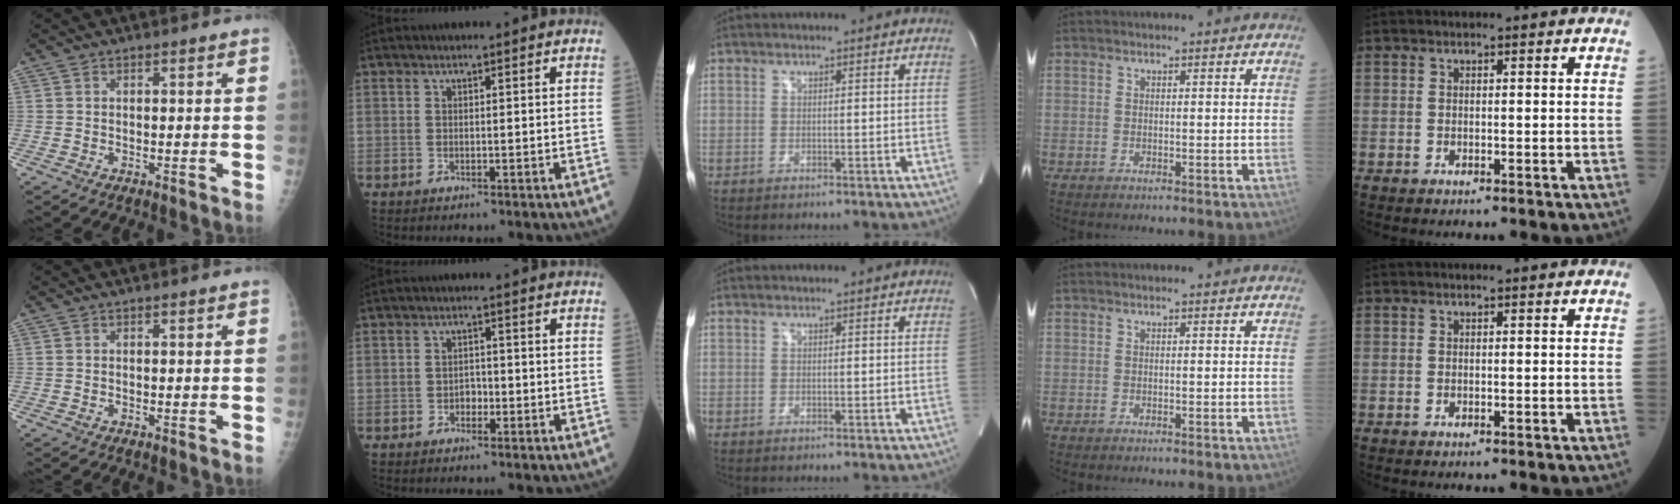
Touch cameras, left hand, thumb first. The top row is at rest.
{"index": {"total": 1.6, "force": [-0.7, 1.1, 0.9], "torque": [-0.010, 0.005, -0.012]}}